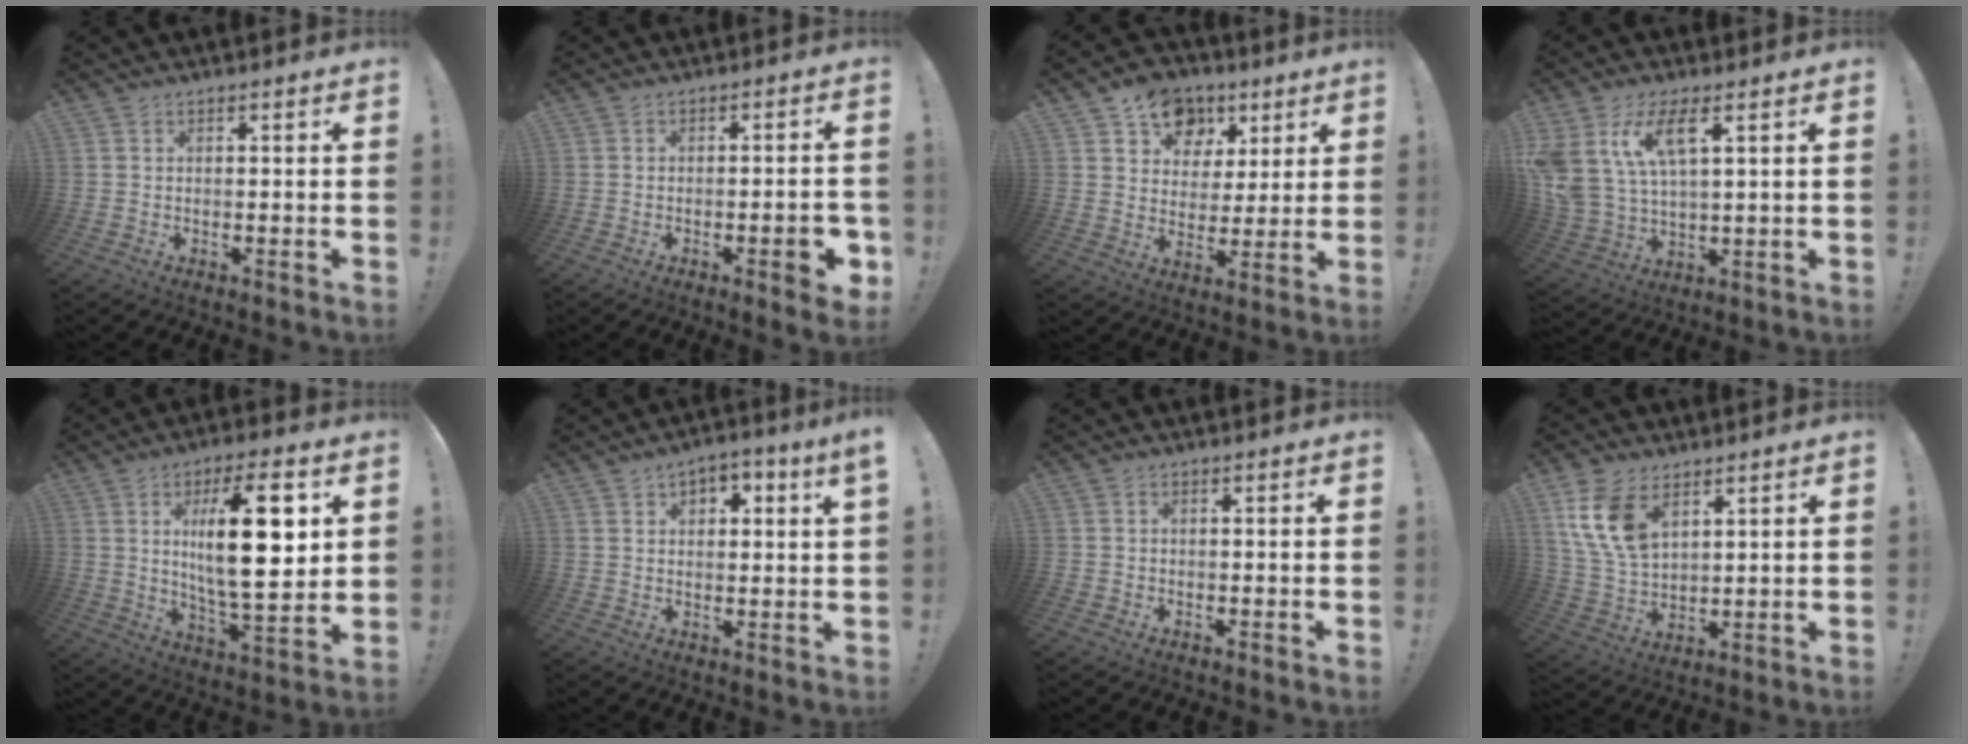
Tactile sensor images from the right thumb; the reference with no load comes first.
{"total": 5.9, "force": [-2.2, 1.4, 5.3], "torque": [-0.065, 0.004, -0.033]}
{"total": 12.6, "force": [6.5, 10.0, 3.9], "torque": [-0.052, -0.035, 0.128]}
{"total": 12.7, "force": [6.6, 5.8, 9.2], "torque": [-0.199, -0.024, 0.120]}
{"total": 20.9, "force": [4.8, 6.6, 19.2], "torque": [-0.310, -0.016, 0.059]}
{"total": 3.8, "force": [1.9, 1.7, 2.8], "torque": [-0.042, 0.003, 0.030]}
{"total": 0.7, "force": [-0.5, 0.5, -0.1], "torque": [0.003, 0.001, -0.009]}
{"total": 12.6, "force": [6.4, 7.7, 7.7], "torque": [-0.158, -0.022, 0.127]}